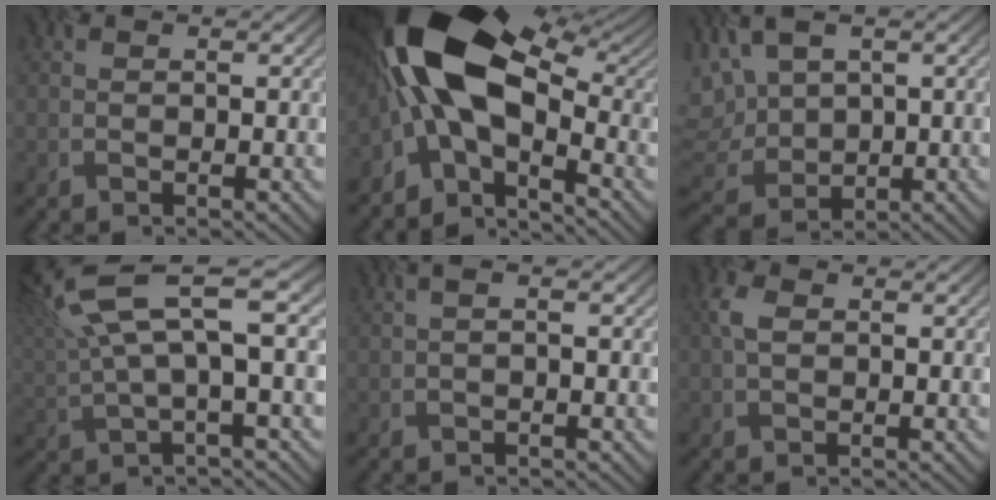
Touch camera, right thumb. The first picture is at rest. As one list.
[{"total": 15.4, "force": [-1.1, 8.2, 13.0], "torque": [-0.224, 0.001, -0.033]}, {"total": 9.2, "force": [2.5, 6.2, 6.3], "torque": [-0.171, -0.008, 0.056]}, {"total": 11.9, "force": [5.0, 2.6, 10.5], "torque": [-0.224, 0.013, 0.097]}, {"total": 1.2, "force": [0.3, 0.2, 1.2], "torque": [-0.026, 0.004, 0.005]}, {"total": 2.4, "force": [0.5, 1.6, 1.8], "torque": [-0.046, 0.006, 0.005]}]